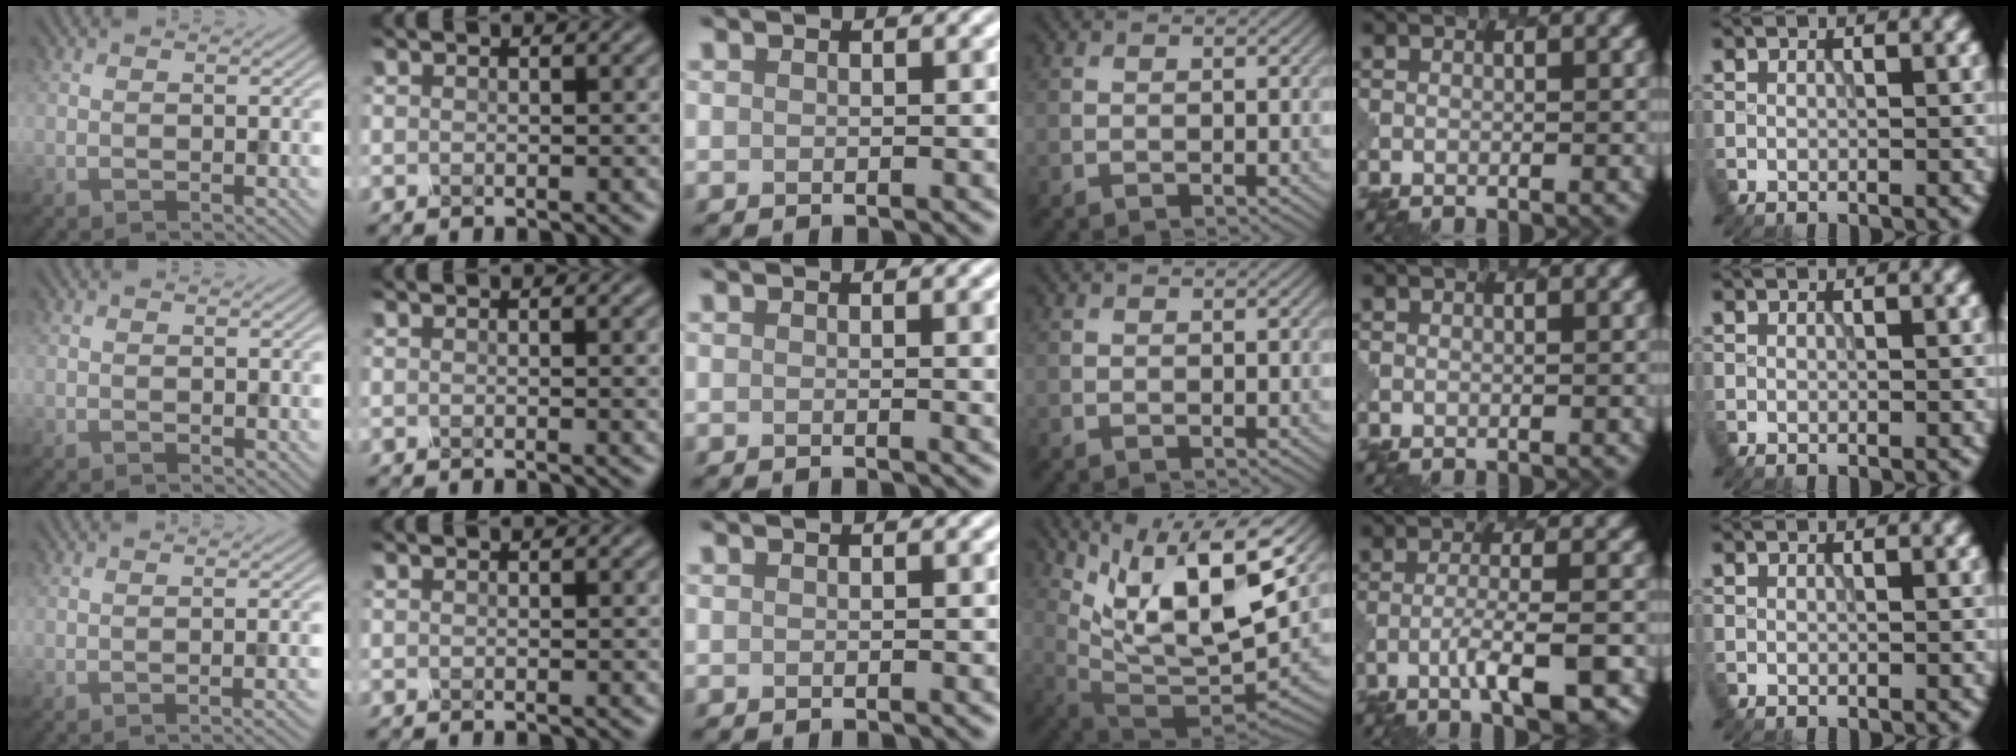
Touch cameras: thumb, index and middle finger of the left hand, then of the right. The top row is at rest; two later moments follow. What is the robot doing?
{"motion": "unscrew", "object": "spray bottle"}